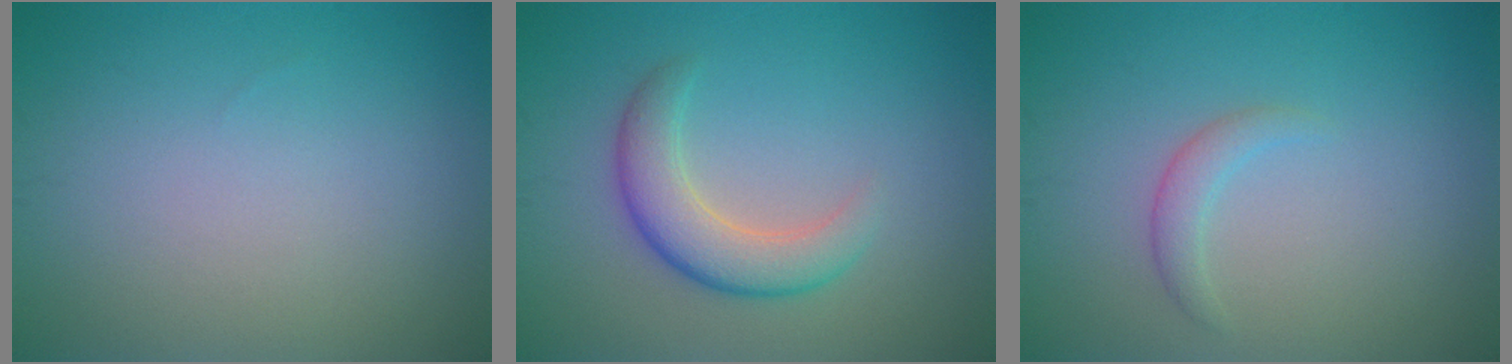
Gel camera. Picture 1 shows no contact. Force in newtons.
{"total": 4.1, "press": 4.1, "slide": 0.1}
{"total": 1.4, "press": 1.4, "slide": 0.2}